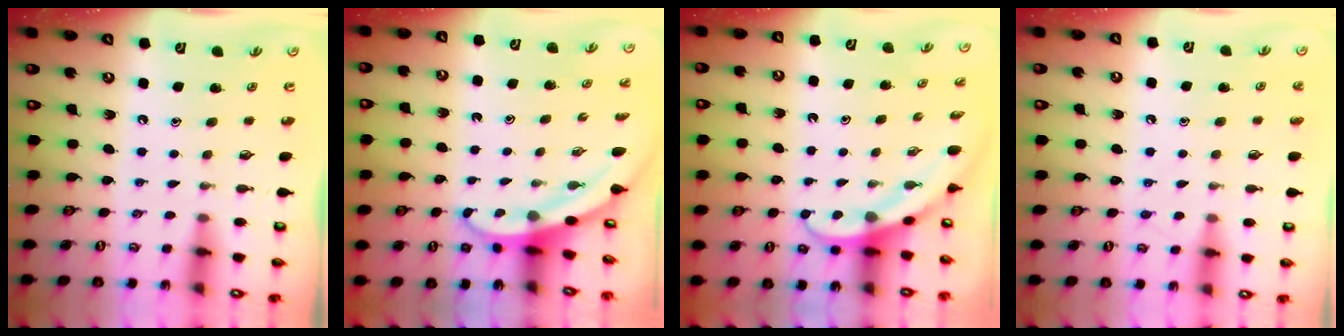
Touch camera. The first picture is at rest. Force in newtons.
{"total": 3.5, "press": 3.5, "slide": 0.1}
{"total": 3.9, "press": 3.9, "slide": 0.3}
{"total": 6.5, "press": 6.4, "slide": 0.8}